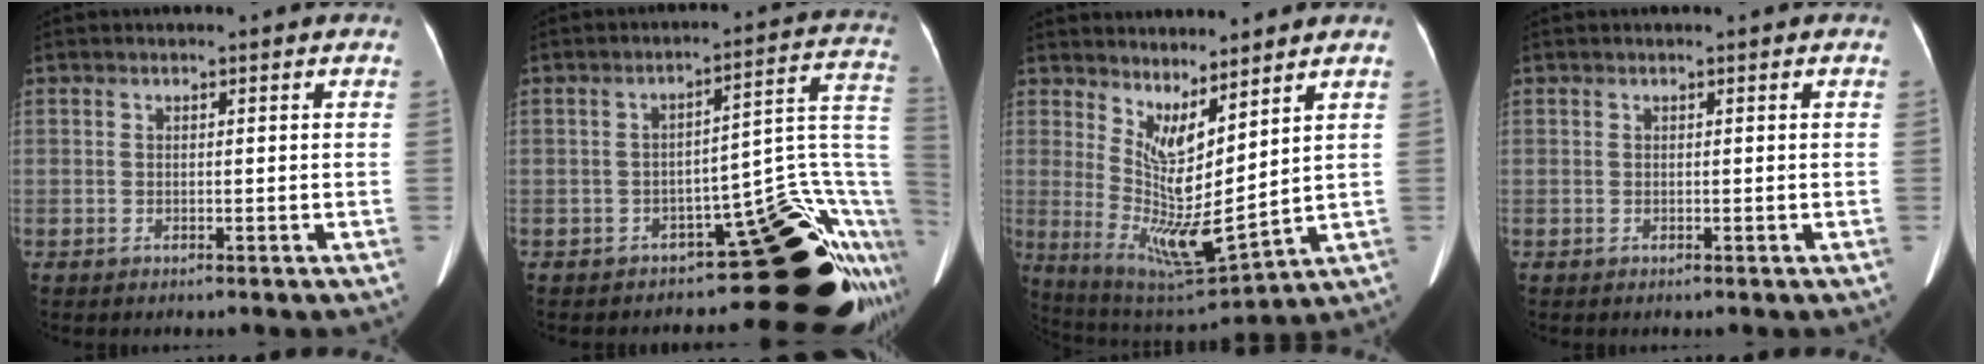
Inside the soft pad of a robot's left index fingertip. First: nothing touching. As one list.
[{"total": 19.6, "force": [-10.7, 5.7, 15.3], "torque": [-0.074, 0.064, -0.122]}, {"total": 9.5, "force": [4.4, 1.8, 8.2], "torque": [-0.164, -0.025, 0.101]}, {"total": 0.0}]